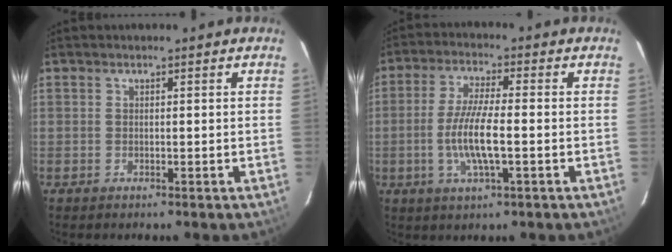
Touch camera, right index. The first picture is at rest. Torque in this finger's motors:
{"motor_torque": [0.76, -0.15, 0.41, 0.15]}